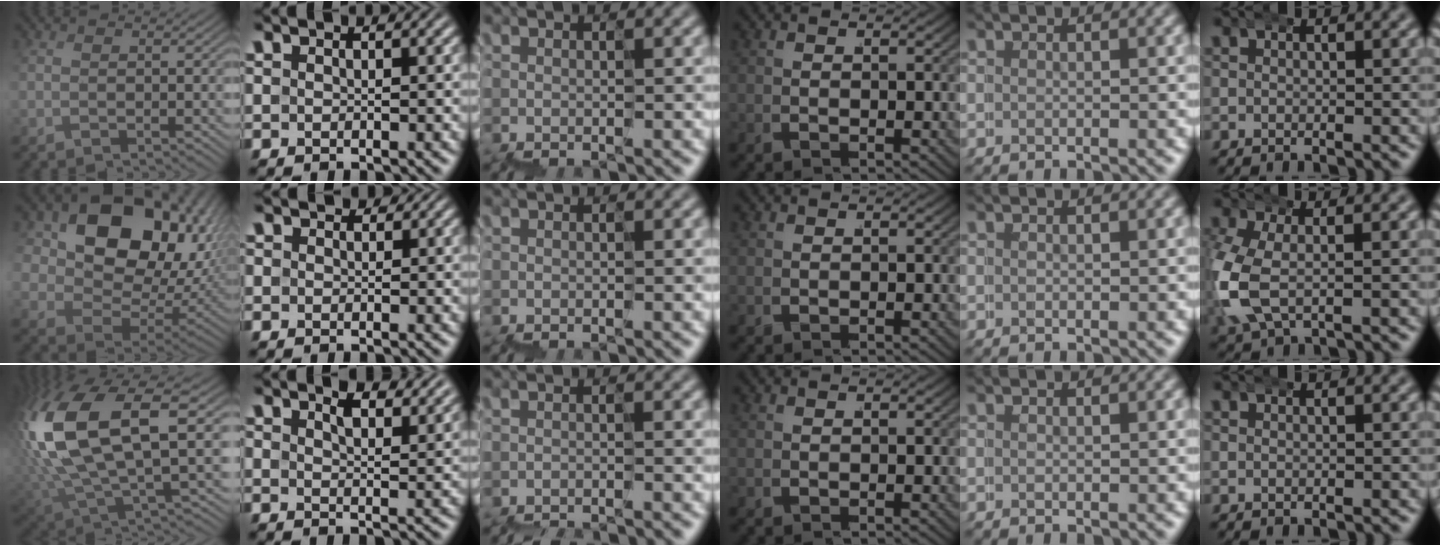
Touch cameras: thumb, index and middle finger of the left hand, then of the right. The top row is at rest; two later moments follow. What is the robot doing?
{"motion": "wrap", "object": "belt"}